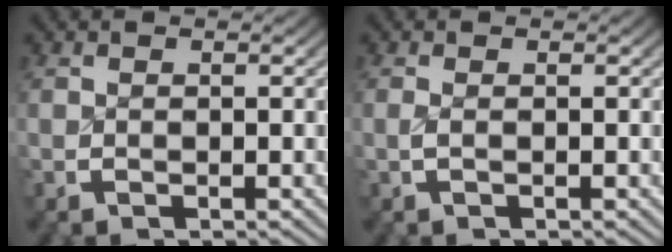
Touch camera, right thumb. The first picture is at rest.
{"total": 0.6, "force": [-0.1, 0.1, 0.6], "torque": [-0.022, -0.006, 0.002]}